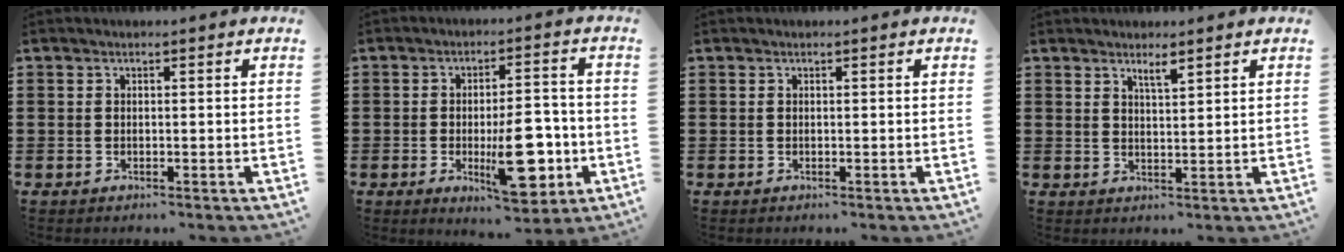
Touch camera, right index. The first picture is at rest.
{"total": 12.3, "force": [-3.1, 5.3, 10.7], "torque": [-0.147, -0.011, -0.045]}
{"total": 0.0}
{"total": 2.3, "force": [1.8, 0.3, 1.3], "torque": [-0.020, -0.001, 0.030]}